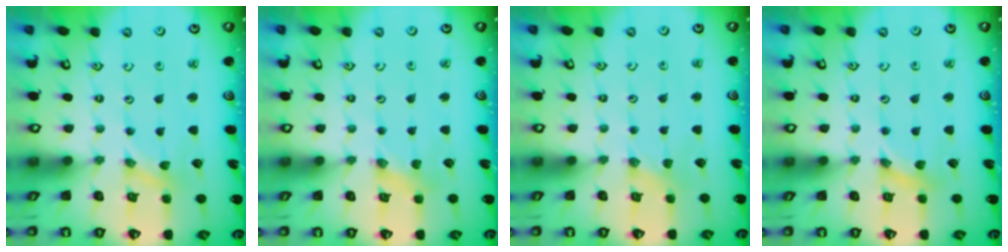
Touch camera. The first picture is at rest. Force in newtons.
{"total": 1.3, "press": 1.3, "slide": 0.3}
{"total": 0.0}
{"total": 0.6, "press": 0.5, "slide": 0.1}